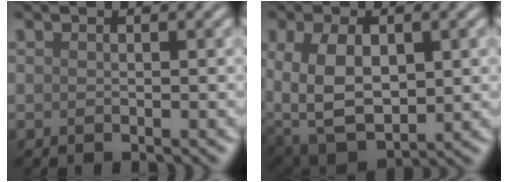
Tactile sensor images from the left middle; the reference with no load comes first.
{"total": 8.7, "force": [0.4, 5.4, 6.8], "torque": [-0.150, -0.015, 0.019]}